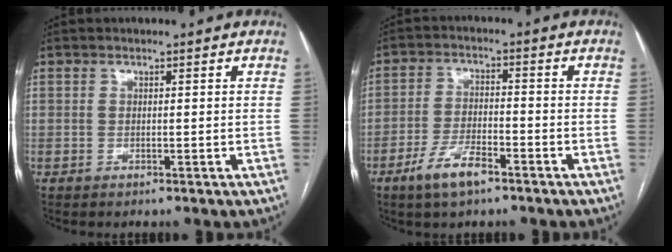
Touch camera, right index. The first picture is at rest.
{"total": 6.7, "force": [-4.4, 1.9, 4.7], "torque": [-0.096, -0.004, -0.079]}